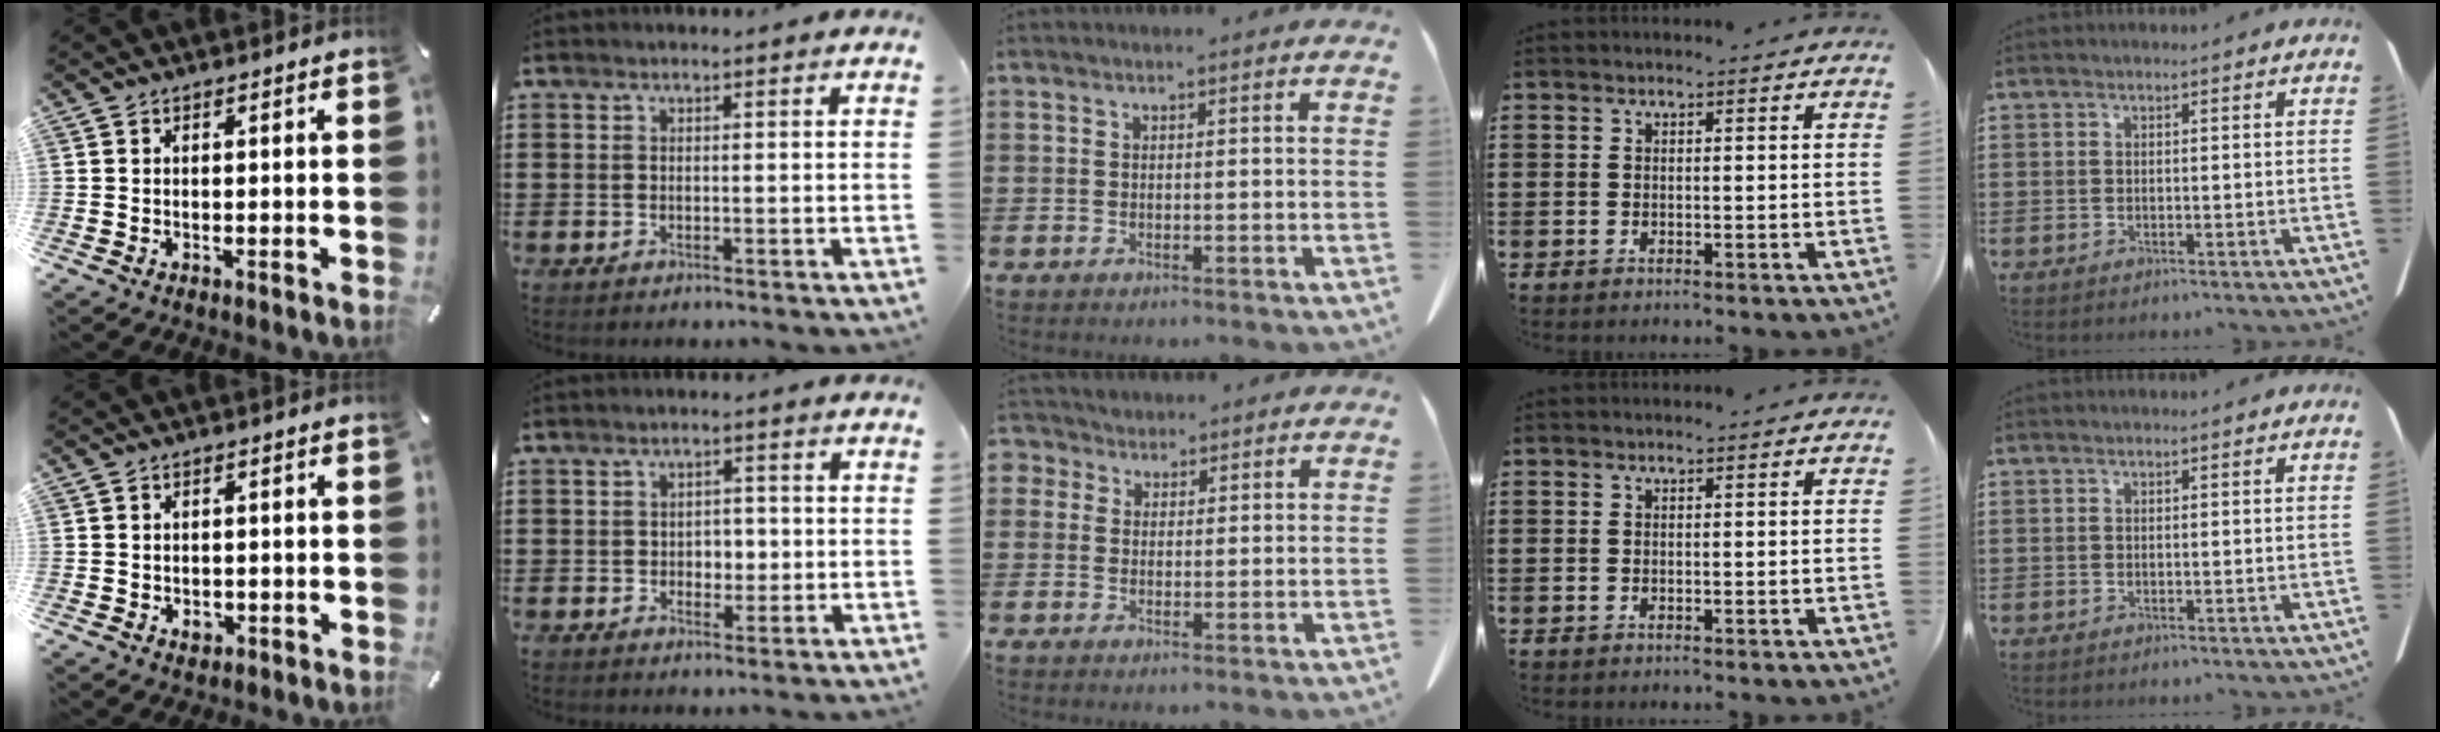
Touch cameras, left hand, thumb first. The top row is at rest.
{"thumb": {"total": 2.1, "force": [-0.6, 1.7, 1.1], "torque": [-0.019, 0.003, -0.011]}, "index": {"total": 2.4, "force": [-0.2, 1.9, 1.4], "torque": [-0.025, 0.004, -0.010]}, "middle": {"total": 2.7, "force": [1.7, 2.1, 0.3], "torque": [-0.011, 0.008, 0.030]}}